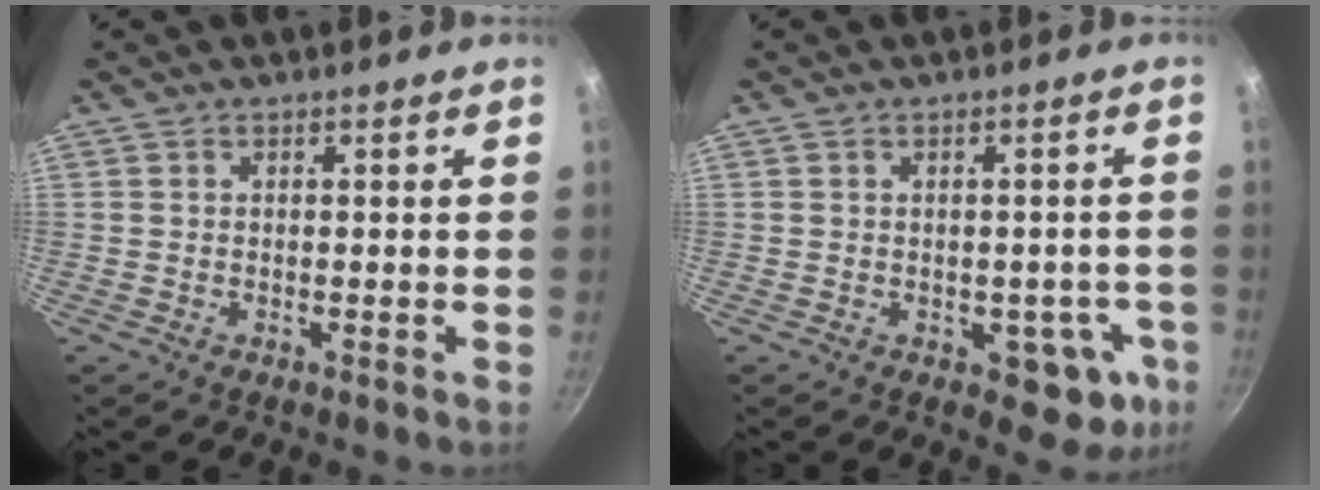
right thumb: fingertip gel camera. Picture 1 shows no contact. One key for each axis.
{"total": 8.4, "fx": -2.5, "fy": 5.4, "fz": 6.0, "tx": -0.014, "ty": 0.020, "tz": -0.022}